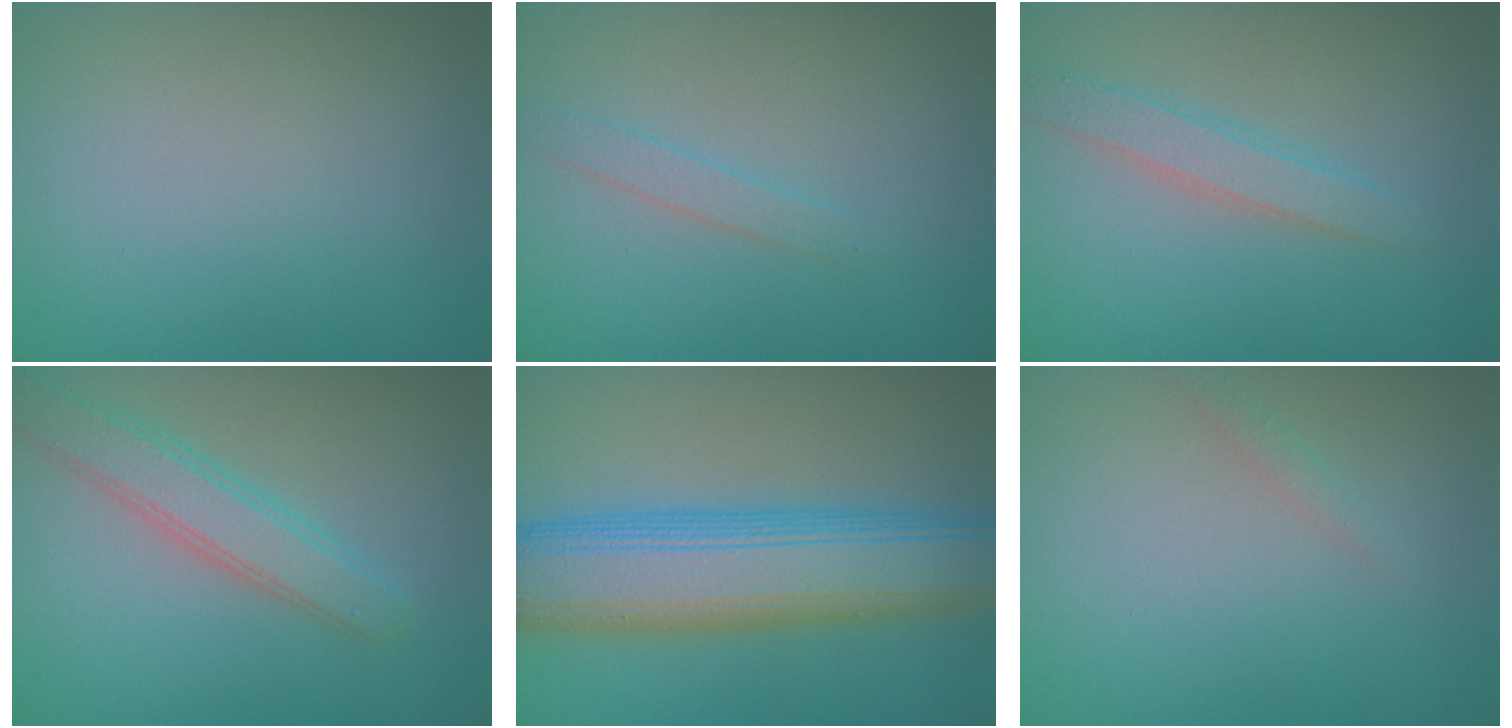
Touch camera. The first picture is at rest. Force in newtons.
{"total": 1.2, "press": 1.2, "slide": 0.1}
{"total": 2.3, "press": 2.3, "slide": 0.1}
{"total": 3.7, "press": 3.7, "slide": 0.2}
{"total": 10.2, "press": 10.2, "slide": 0.2}
{"total": 0.8, "press": 0.8, "slide": 0.0}